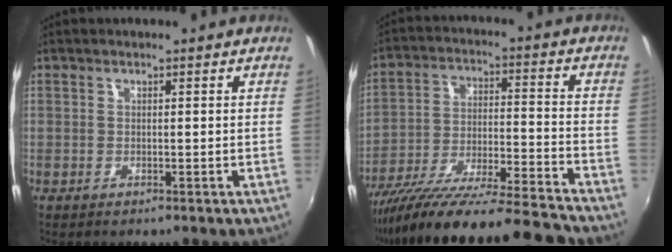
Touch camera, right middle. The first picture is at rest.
{"total": 25.3, "force": [-22.4, 3.2, 11.3], "torque": [-0.196, -0.043, -0.337]}